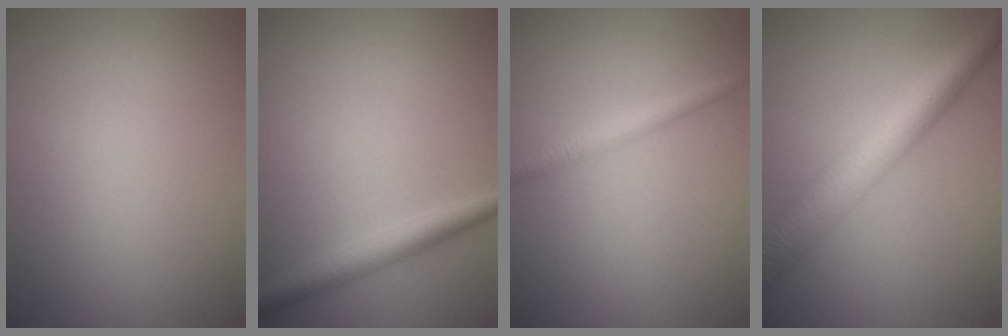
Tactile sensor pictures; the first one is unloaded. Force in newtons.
{"total": 2.8, "press": 2.8, "slide": 0.1}
{"total": 1.7, "press": 1.7, "slide": 0.0}
{"total": 6.9, "press": 6.9, "slide": 0.1}